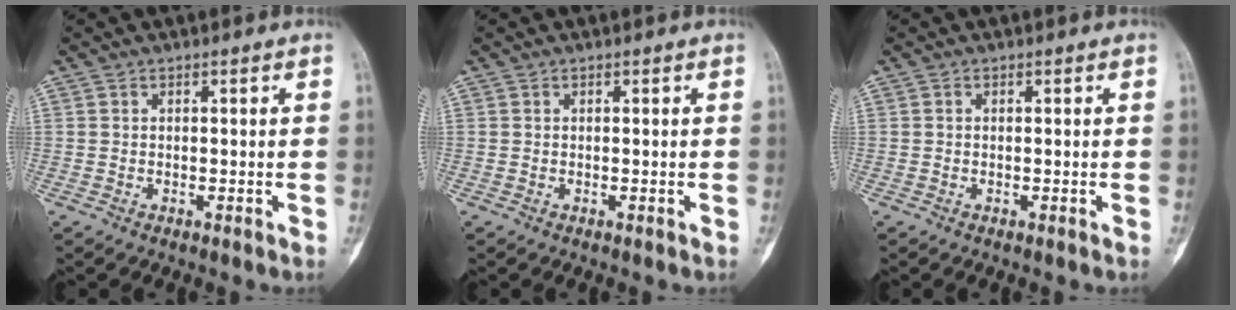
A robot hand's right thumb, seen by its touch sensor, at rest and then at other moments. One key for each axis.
{"total": 0.0}
{"total": 0.0}